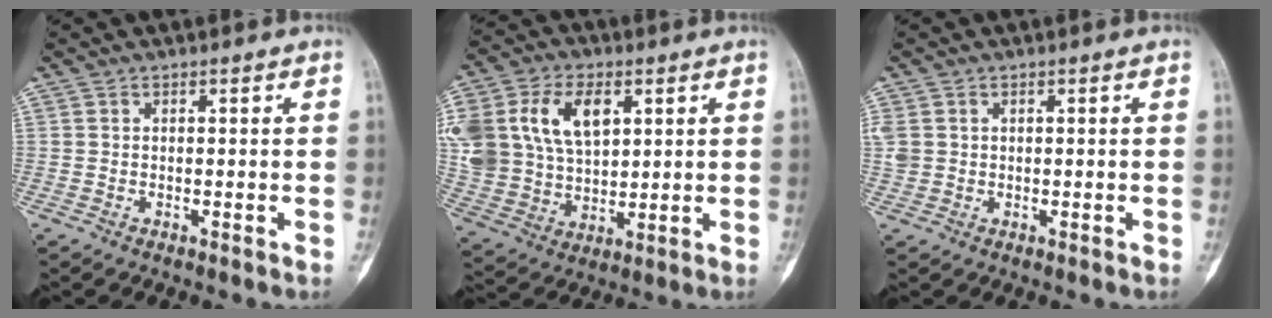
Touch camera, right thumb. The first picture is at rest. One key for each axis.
{"total": 23.5, "fx": 7.3, "fy": 16.1, "fz": 15.5, "tx": -0.349, "ty": 0.024, "tz": 0.150}
{"total": 4.5, "fx": 0.9, "fy": 3.7, "fz": 2.4, "tx": -0.072, "ty": 0.008, "tz": 0.028}